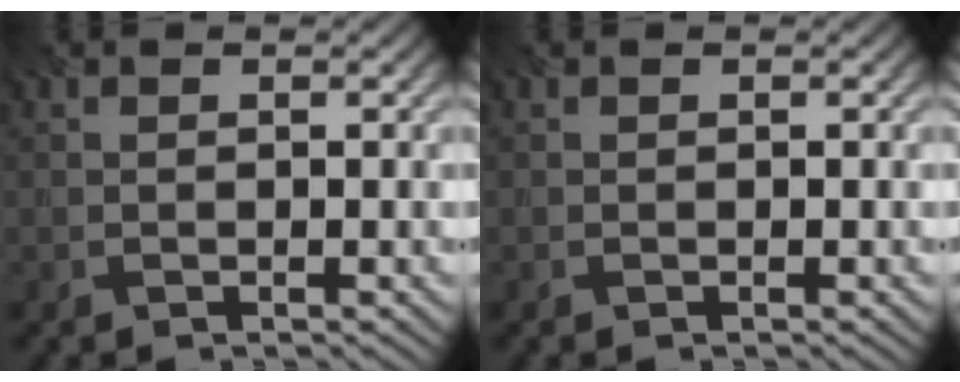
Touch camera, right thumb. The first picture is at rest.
{"total": 0.0}